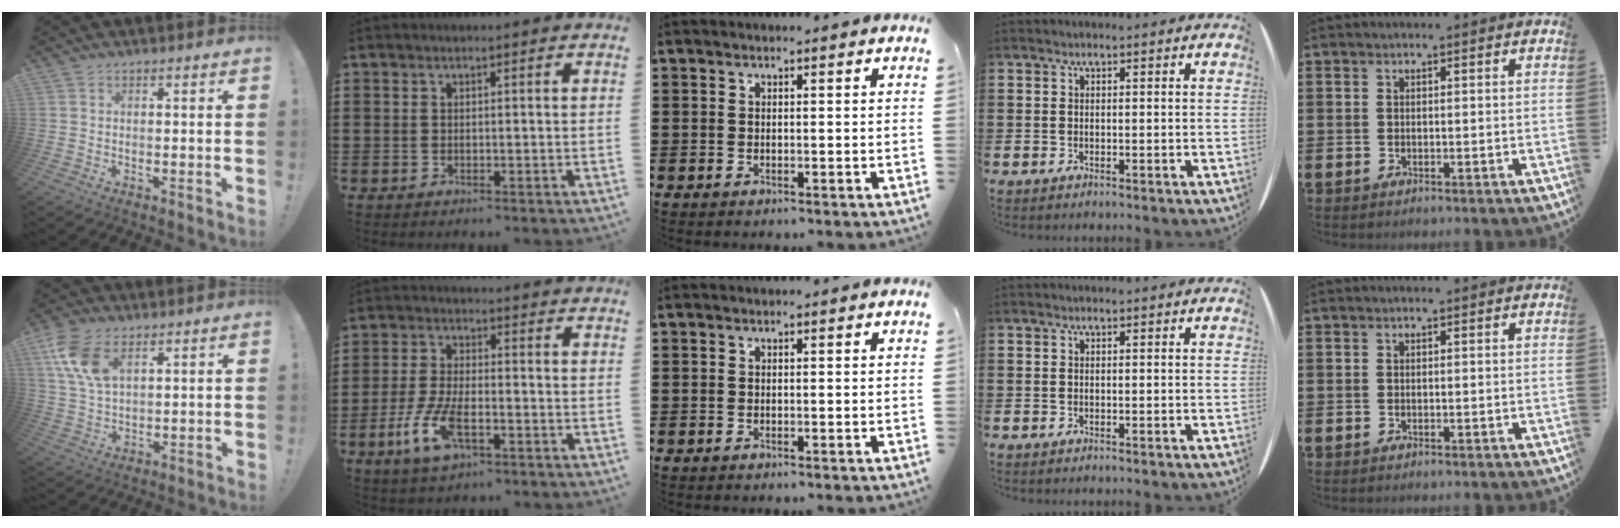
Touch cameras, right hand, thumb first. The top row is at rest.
{"thumb": {"total": 11.0, "force": [5.5, 5.9, 7.4], "torque": [-0.154, -0.009, 0.105]}, "index": {"total": 8.0, "force": [-3.3, 2.9, 6.7], "torque": [-0.154, -0.017, -0.062]}}